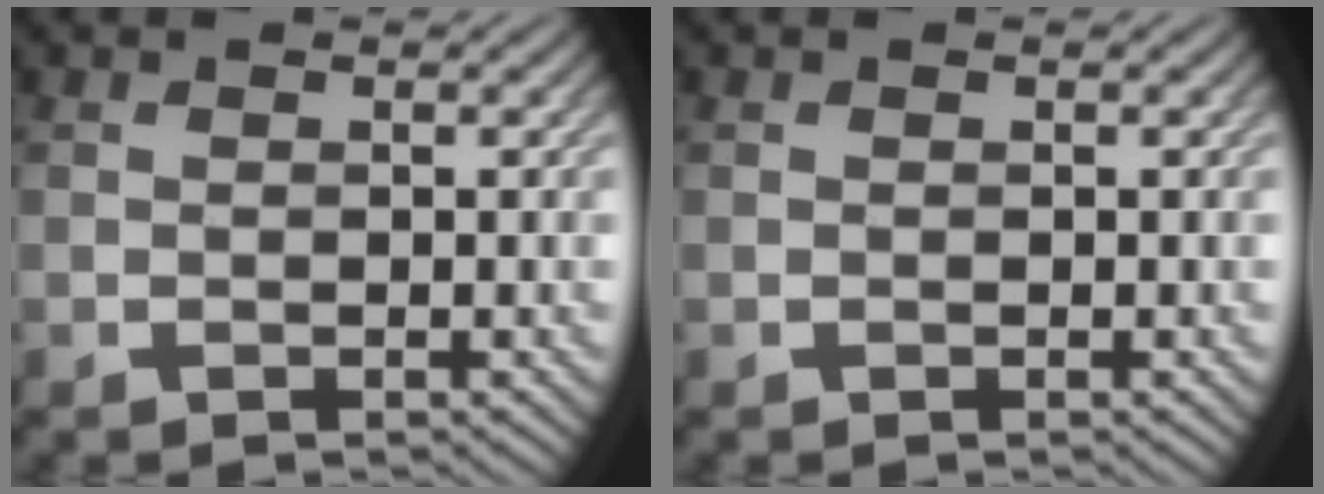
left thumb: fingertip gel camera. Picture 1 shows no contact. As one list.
[{"total": 0.0}]